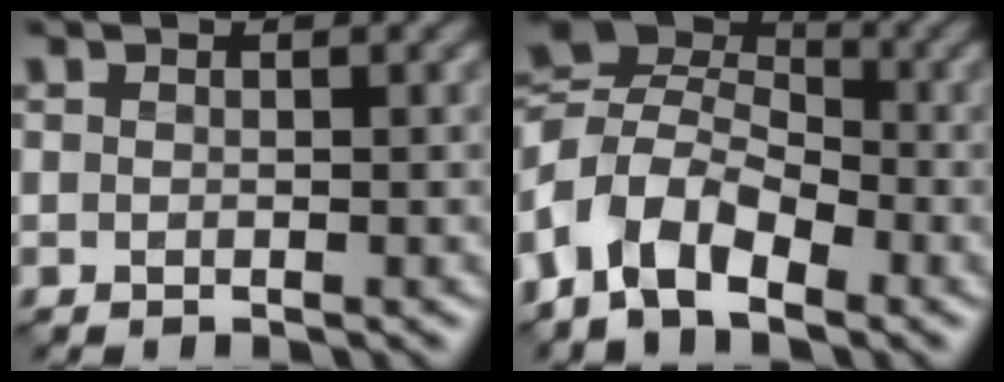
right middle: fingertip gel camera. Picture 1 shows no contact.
{"total": 9.7, "force": [-3.0, 6.6, 6.4], "torque": [-0.122, 0.003, -0.071]}